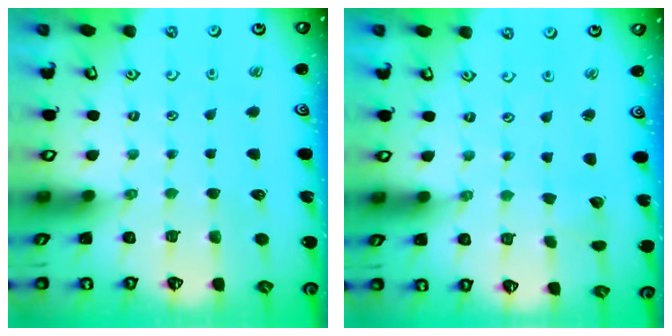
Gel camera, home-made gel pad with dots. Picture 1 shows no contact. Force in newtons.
{"total": 1.0, "press": 1.0, "slide": 0.1}